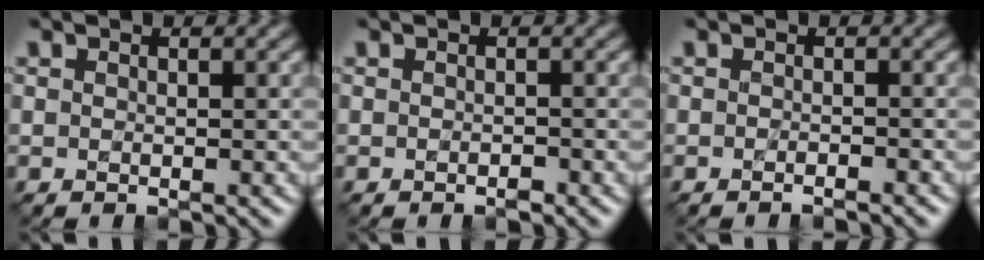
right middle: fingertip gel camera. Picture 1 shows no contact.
{"total": 0.7, "force": [-0.5, 0.2, 0.4], "torque": [-0.006, 0.001, -0.007]}
{"total": 1.1, "force": [-0.8, 0.2, 0.7], "torque": [-0.006, -0.001, -0.015]}